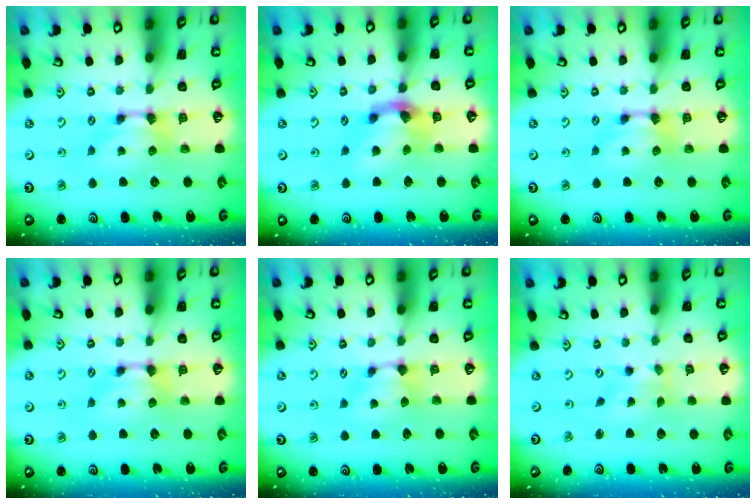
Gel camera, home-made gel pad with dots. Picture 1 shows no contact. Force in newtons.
{"total": 4.9, "press": 4.5, "slide": 1.9}
{"total": 0.0}
{"total": 0.0}
{"total": 0.9, "press": 0.7, "slide": 0.6}
{"total": 2.4, "press": 2.2, "slide": 1.0}